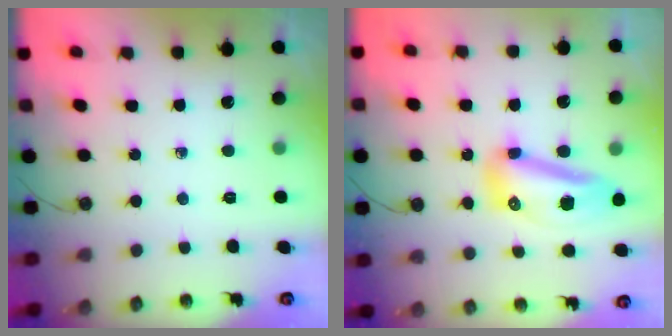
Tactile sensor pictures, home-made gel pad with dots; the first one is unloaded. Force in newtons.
{"total": 15.7, "press": 15.7, "slide": 0.5}